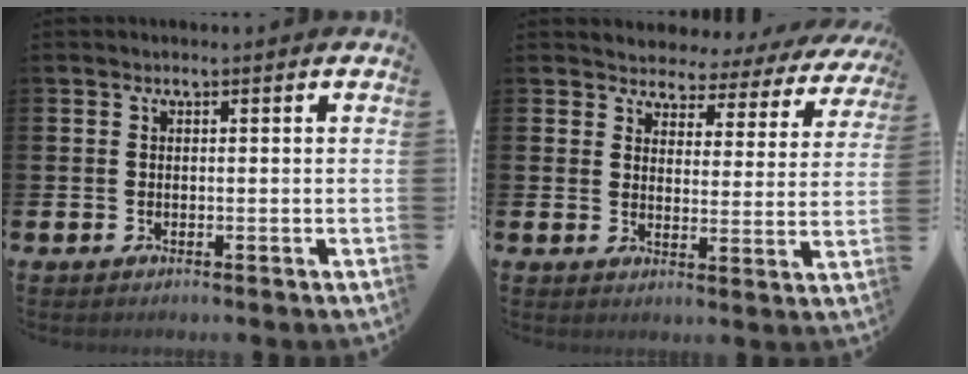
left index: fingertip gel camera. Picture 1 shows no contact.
{"total": 2.9, "force": [2.7, 1.1, -0.2], "torque": [-0.010, -0.034, 0.037]}